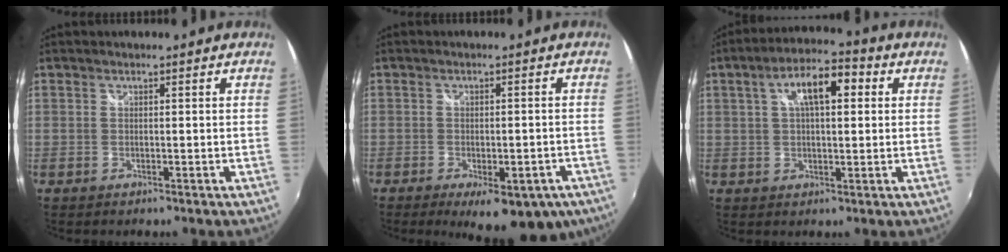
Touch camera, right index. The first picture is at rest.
{"total": 13.9, "force": [-9.0, 5.2, 9.2], "torque": [-0.137, -0.026, -0.108]}
{"total": 9.6, "force": [2.7, 3.9, 8.3], "torque": [-0.138, 0.027, 0.042]}